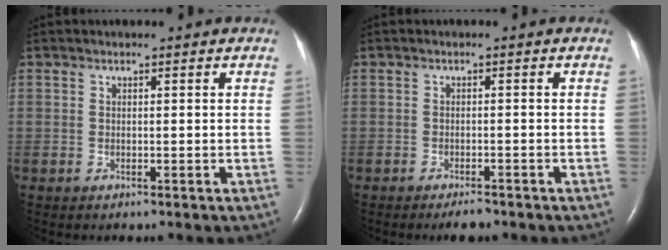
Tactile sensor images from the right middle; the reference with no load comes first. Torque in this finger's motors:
{"motor_torque": [-0.02, 0.03, 0.01, 0.00]}